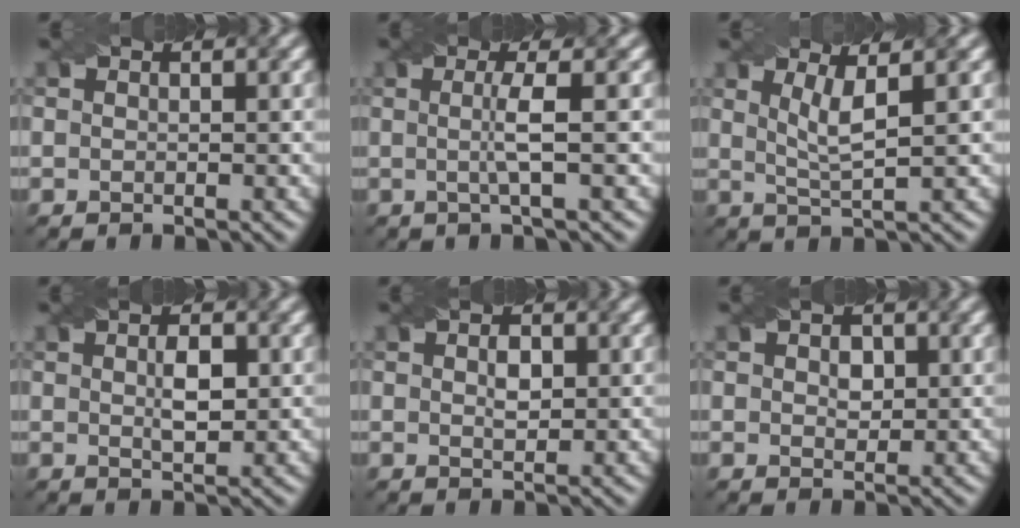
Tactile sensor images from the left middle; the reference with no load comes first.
{"total": 2.6, "force": [-0.1, 0.3, 2.6], "torque": [-0.053, -0.002, -0.006]}
{"total": 3.1, "force": [1.1, 0.6, 2.8], "torque": [-0.055, -0.001, 0.024]}
{"total": 2.4, "force": [0.4, 1.0, 2.2], "torque": [-0.043, 0.001, 0.009]}
{"total": 1.6, "force": [0.3, 0.9, 1.3], "torque": [-0.025, 0.001, 0.007]}
{"total": 1.8, "force": [0.5, 1.3, 1.1], "torque": [-0.016, -0.004, 0.009]}